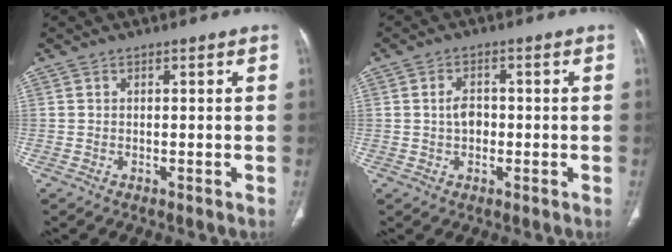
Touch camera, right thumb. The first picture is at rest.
{"total": 6.1, "force": [0.3, 4.0, 4.6], "torque": [-0.077, 0.004, 0.009]}